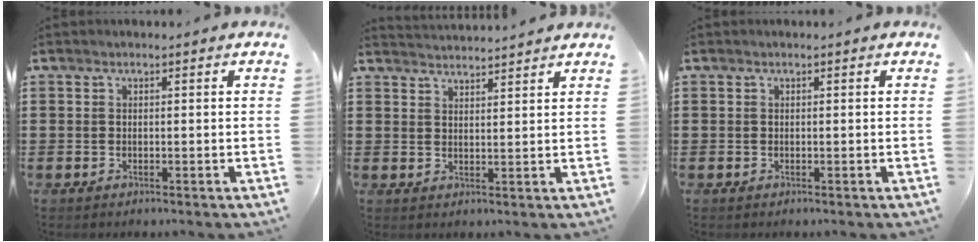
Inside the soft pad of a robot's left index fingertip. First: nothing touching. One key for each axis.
{"total": 2.7, "fx": 2.6, "fy": -0.4, "fz": -0.5, "tx": 0.000, "ty": -0.011, "tz": 0.049}
{"total": 0.0}